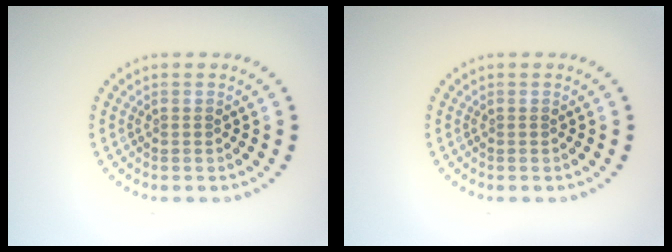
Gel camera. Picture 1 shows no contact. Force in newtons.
{"total": 0.0}